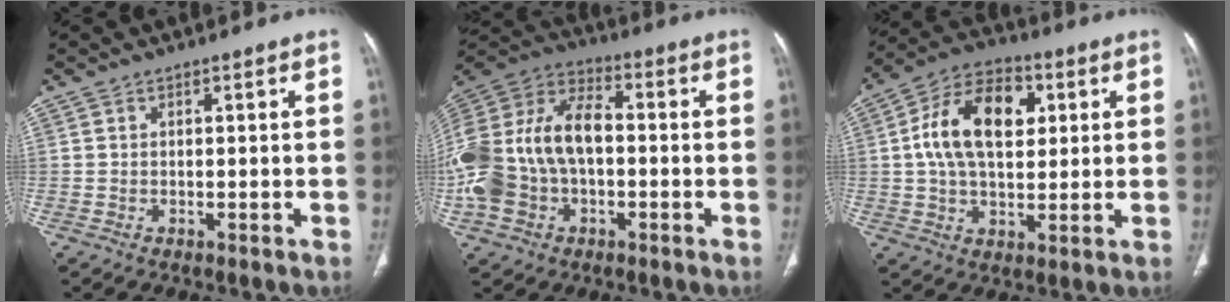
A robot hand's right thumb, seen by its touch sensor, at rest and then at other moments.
{"total": 22.3, "force": [-1.7, 14.9, 16.5], "torque": [-0.364, 0.039, -0.030]}
{"total": 15.6, "force": [3.2, 9.5, 11.9], "torque": [-0.194, 0.012, 0.050]}